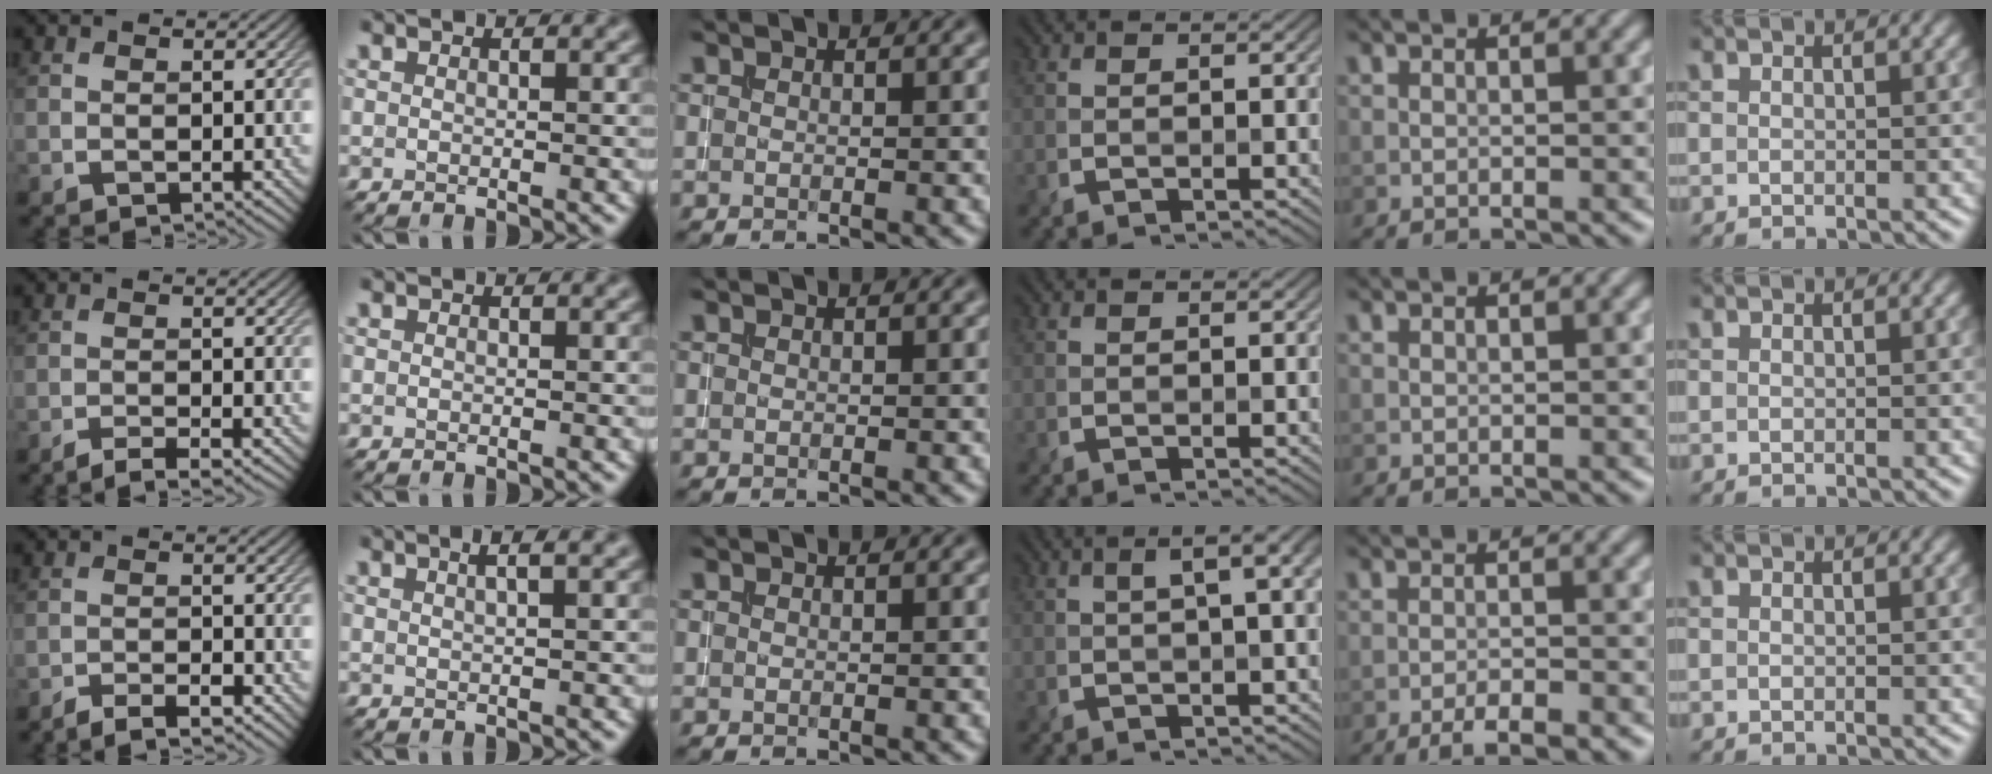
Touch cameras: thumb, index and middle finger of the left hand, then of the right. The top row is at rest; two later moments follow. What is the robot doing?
{"motion": "pour", "object": "almond"}